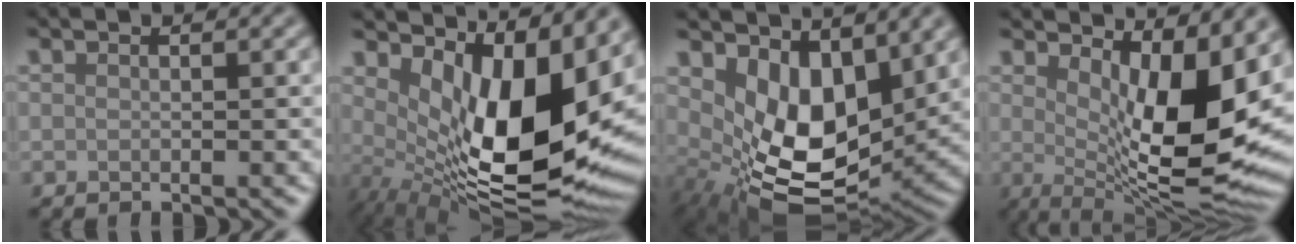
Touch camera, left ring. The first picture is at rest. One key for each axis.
{"total": 14.4, "fx": 1.9, "fy": 6.8, "fz": 12.5, "tx": -0.180, "ty": -0.031, "tz": 0.043}
{"total": 9.6, "fx": 2.2, "fy": 5.4, "fz": 7.7, "tx": -0.140, "ty": -0.028, "tz": 0.048}
{"total": 11.9, "fx": 2.8, "fy": 4.1, "fz": 10.8, "tx": -0.155, "ty": -0.021, "tz": 0.052}